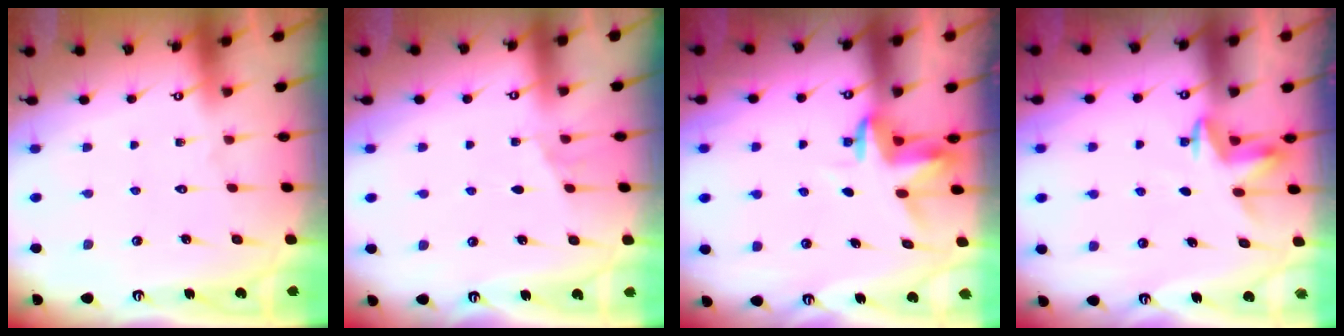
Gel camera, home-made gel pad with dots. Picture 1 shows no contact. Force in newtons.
{"total": 4.7, "press": 4.0, "slide": 2.5}
{"total": 3.6, "press": 3.6, "slide": 0.2}
{"total": 4.0, "press": 4.0, "slide": 0.4}